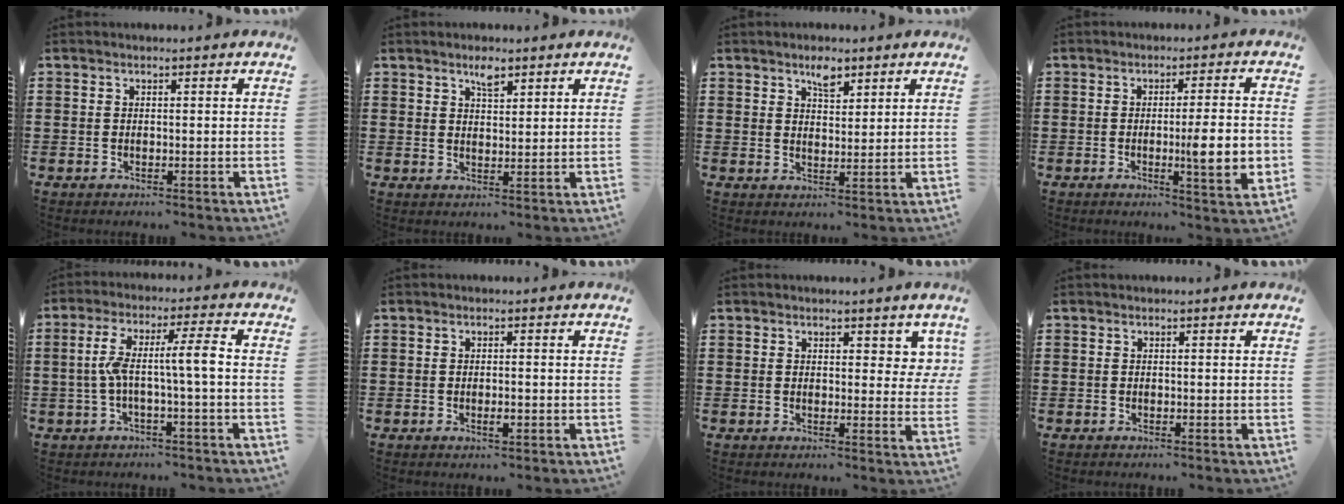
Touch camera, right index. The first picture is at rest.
{"total": 2.7, "force": [2.0, 0.9, 1.6], "torque": [-0.027, 0.001, 0.033]}
{"total": 3.4, "force": [2.5, 1.4, 1.8], "torque": [-0.026, -0.002, 0.041]}
{"total": 7.9, "force": [-1.1, 1.1, 7.7], "torque": [-0.111, -0.012, -0.019]}
{"total": 7.3, "force": [-0.5, 0.4, 7.2], "torque": [-0.140, 0.003, -0.019]}
{"total": 1.6, "force": [-0.4, 0.4, 1.5], "torque": [-0.026, -0.001, -0.007]}
{"total": 3.4, "force": [2.0, 2.2, 1.7], "torque": [-0.017, 0.003, 0.030]}
{"total": 0.0}